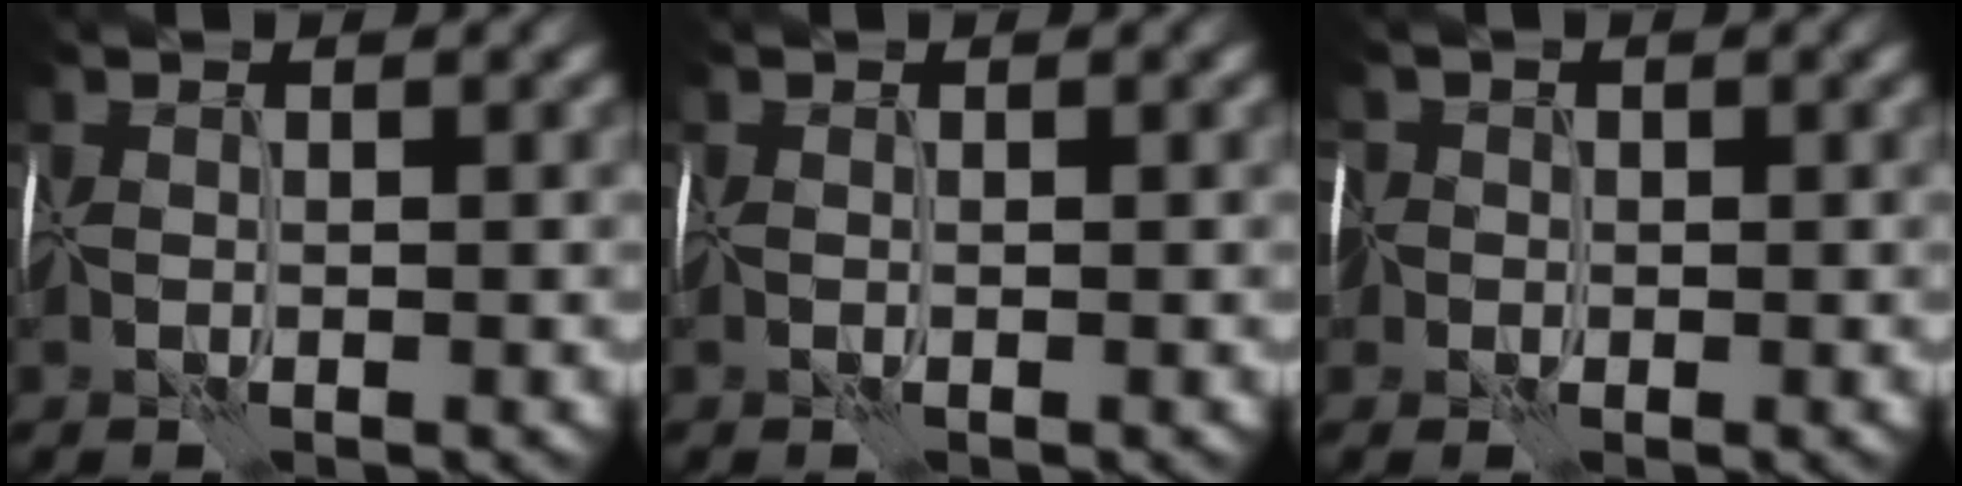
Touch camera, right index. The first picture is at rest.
{"total": 0.0}
{"total": 4.2, "force": [0.0, 3.6, 2.2], "torque": [-0.045, 0.023, -0.028]}